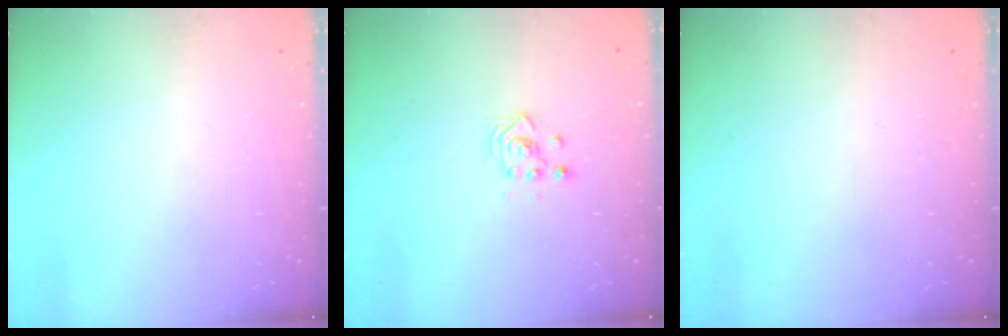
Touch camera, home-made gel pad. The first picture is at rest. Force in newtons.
{"total": 2.9, "press": 2.9, "slide": 0.1}
{"total": 0.0}